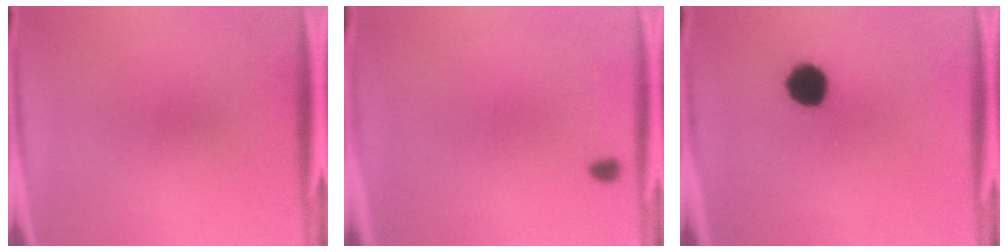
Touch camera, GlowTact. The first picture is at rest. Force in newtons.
{"total": 0.7}
{"total": 7.2}